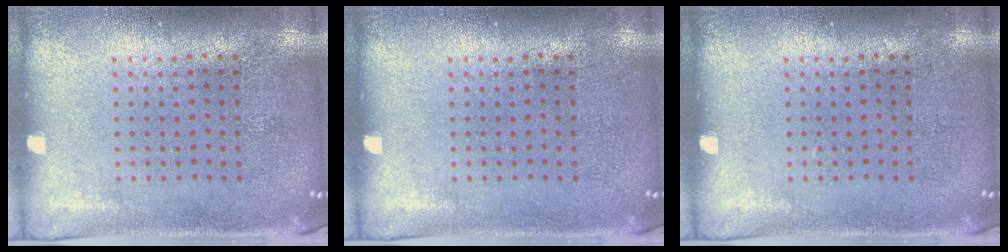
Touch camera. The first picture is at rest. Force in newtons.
{"total": 0.0}
{"total": 0.0}